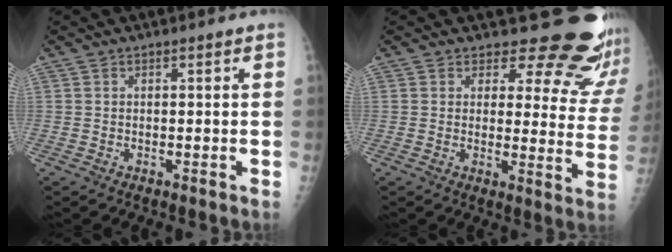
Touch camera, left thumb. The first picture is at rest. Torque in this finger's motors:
{"motor_torque": [0.23, 0.15, 0.01, -0.24, 0.01]}